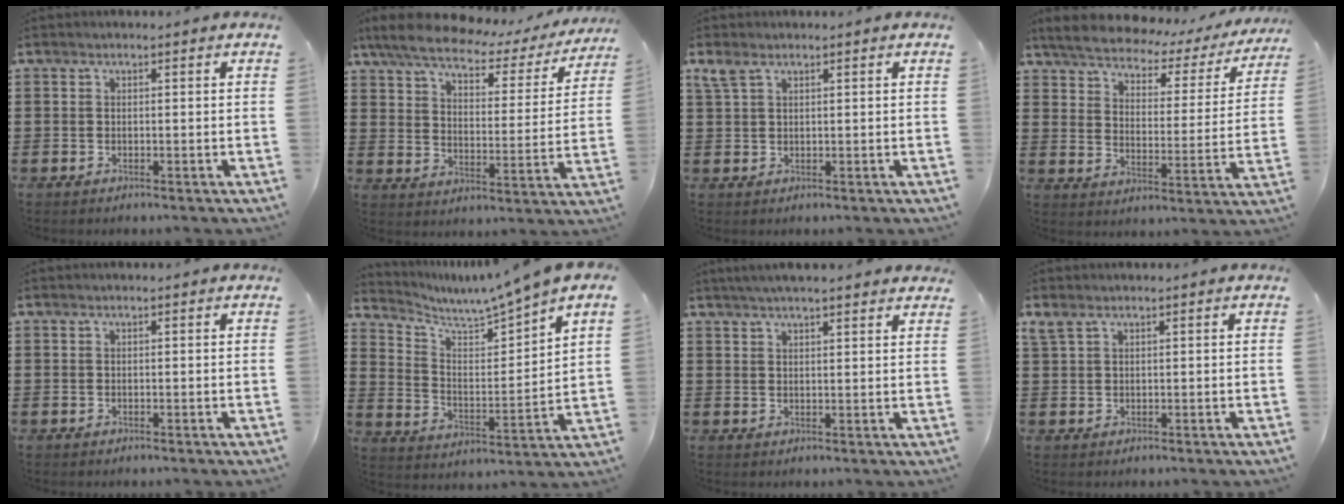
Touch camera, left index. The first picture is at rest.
{"total": 5.7, "force": [4.7, 1.6, 2.8], "torque": [-0.077, -0.028, 0.078]}
{"total": 2.5, "force": [1.4, 1.1, 1.7], "torque": [-0.040, 0.004, 0.026]}
{"total": 4.0, "force": [3.7, 1.0, 1.2], "torque": [-0.046, -0.028, 0.057]}
{"total": 0.0}
{"total": 4.6, "force": [4.3, -1.1, 1.0], "torque": [-0.042, -0.049, 0.064]}
{"total": 2.7, "force": [2.5, -0.1, 0.9], "torque": [-0.024, 0.000, 0.047]}
{"total": 1.7, "force": [1.1, 0.8, 1.1], "torque": [-0.026, 0.003, 0.020]}